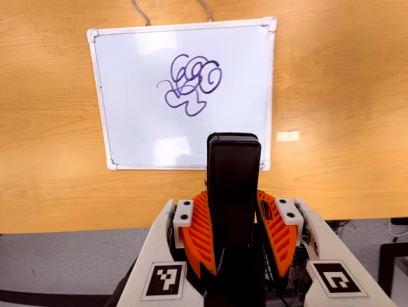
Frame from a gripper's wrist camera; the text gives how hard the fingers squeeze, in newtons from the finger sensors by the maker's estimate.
{"total": 5.2, "left": 3.4, "right": 7.0}